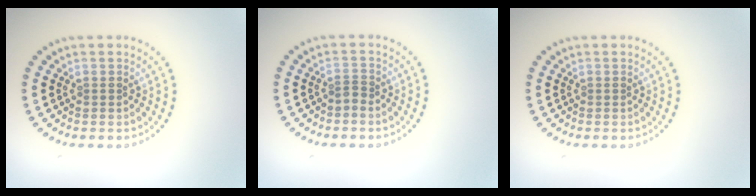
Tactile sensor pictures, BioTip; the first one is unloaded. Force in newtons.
{"total": 0.8, "press": 0.5, "slide": 0.6}
{"total": 0.0}